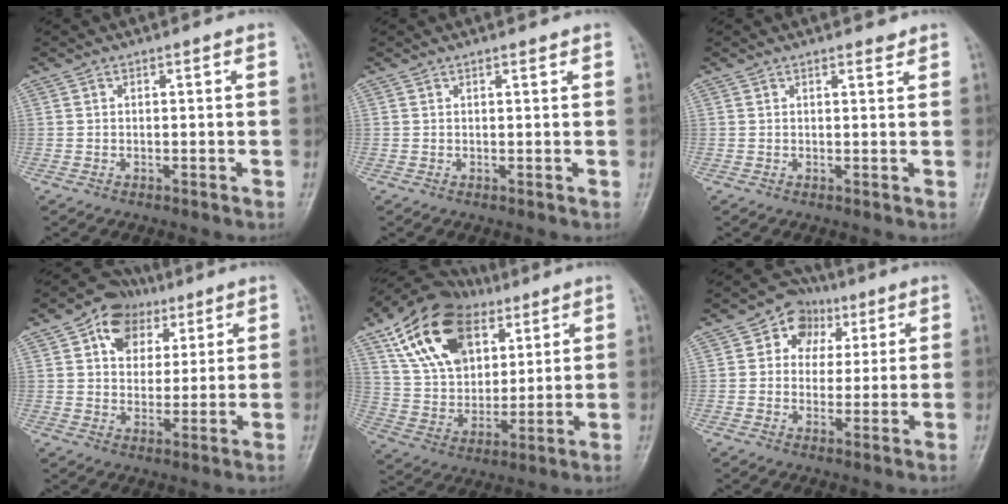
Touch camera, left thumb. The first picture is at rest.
{"total": 0.7, "force": [0.5, 0.2, 0.3], "torque": [-0.008, -0.004, 0.008]}
{"total": 1.2, "force": [1.0, 0.4, 0.4], "torque": [-0.003, -0.008, 0.013]}
{"total": 10.2, "force": [4.6, 7.7, 4.8], "torque": [-0.042, -0.006, 0.076]}
{"total": 21.1, "force": [9.9, 14.0, 12.4], "torque": [-0.197, -0.016, 0.175]}
{"total": 8.5, "force": [2.9, 7.1, 3.6], "torque": [-0.011, 0.000, 0.039]}